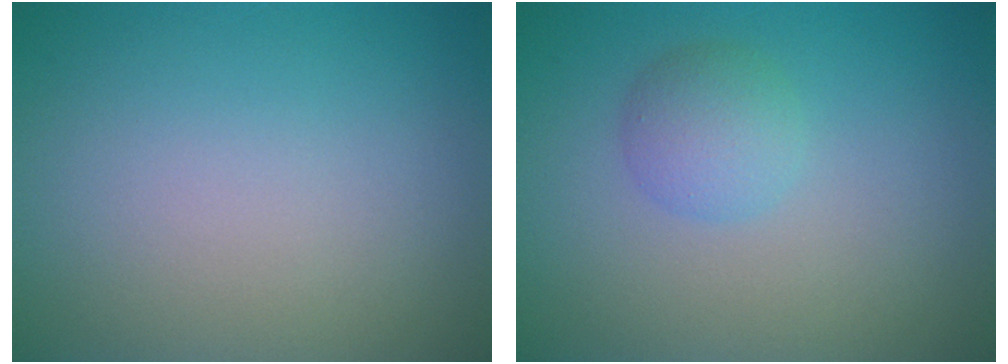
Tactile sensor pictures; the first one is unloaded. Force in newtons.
{"total": 2.3, "press": 2.3, "slide": 0.1}